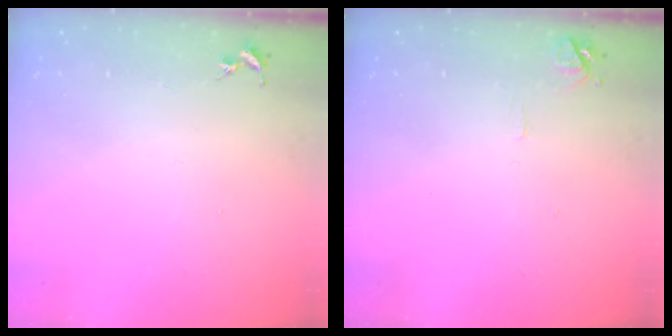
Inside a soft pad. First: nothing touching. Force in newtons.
{"total": 6.3, "press": 6.3, "slide": 0.7}